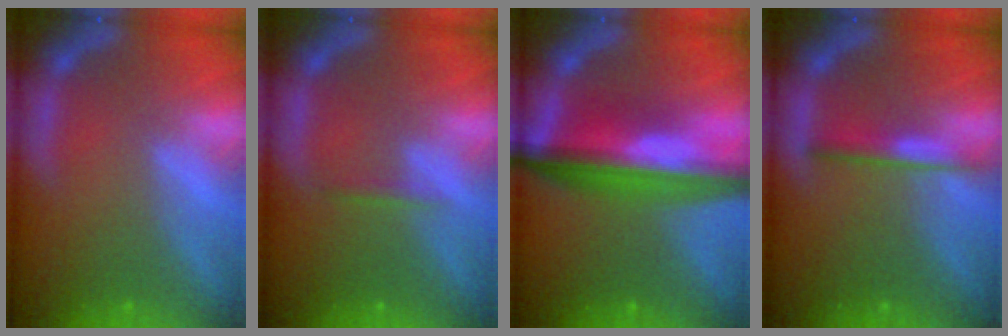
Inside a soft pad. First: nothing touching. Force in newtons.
{"total": 0.9}
{"total": 10.0}
{"total": 2.4}